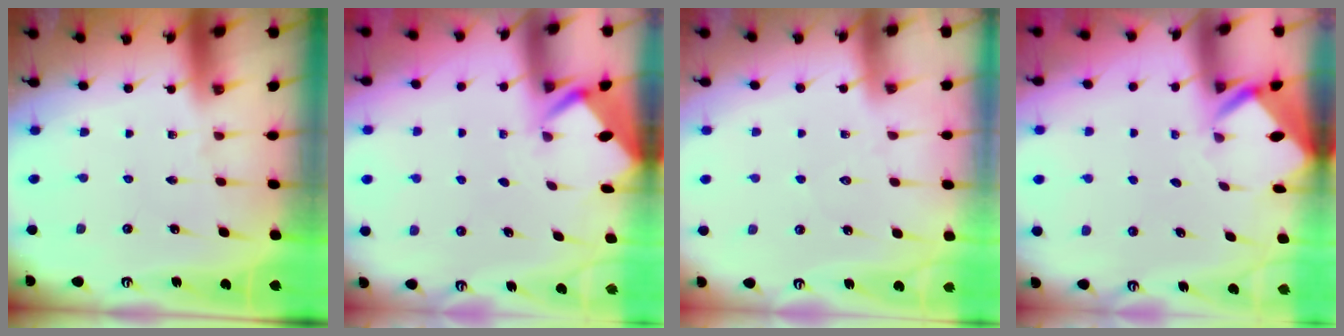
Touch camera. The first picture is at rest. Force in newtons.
{"total": 2.5, "press": 2.5, "slide": 0.2}
{"total": 2.9, "press": 2.8, "slide": 0.3}
{"total": 3.1, "press": 3.1, "slide": 0.2}